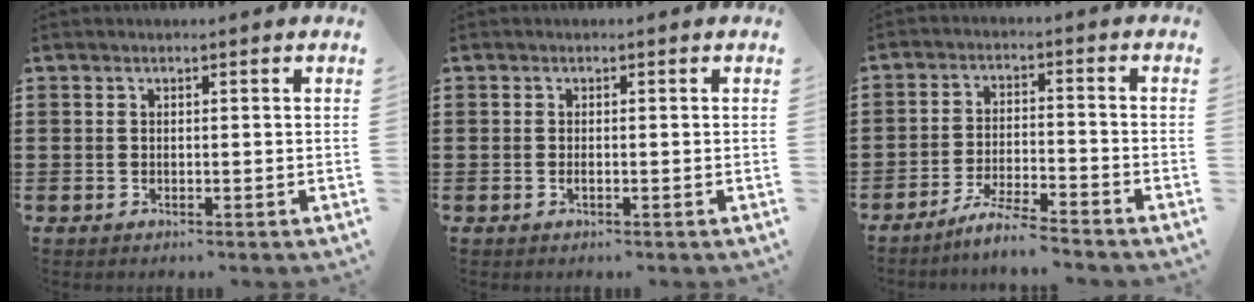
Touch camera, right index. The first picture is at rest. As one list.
[{"total": 0.5, "force": [-0.3, 0.0, 0.5], "torque": [-0.009, -0.005, -0.003]}, {"total": 5.3, "force": [-5.0, -0.4, 1.8], "torque": [-0.044, -0.008, -0.099]}]